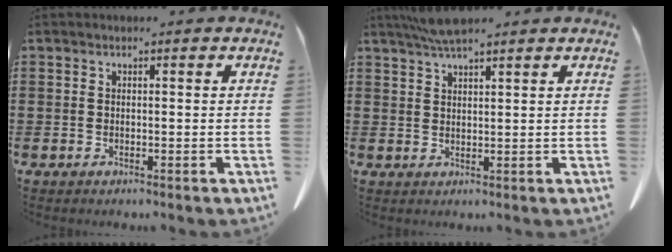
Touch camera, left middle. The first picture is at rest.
{"total": 4.0, "force": [3.3, 0.3, 2.2], "torque": [-0.051, 0.001, 0.061]}